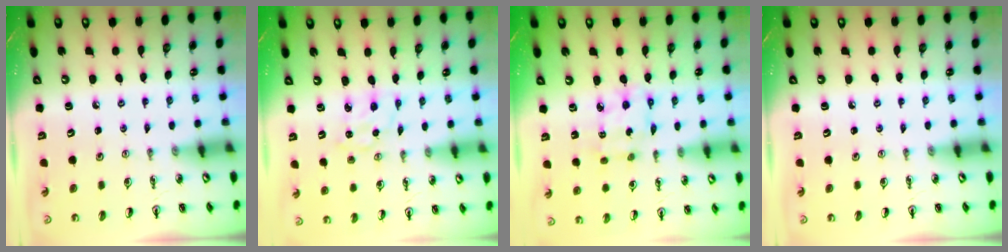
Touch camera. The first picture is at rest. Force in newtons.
{"total": 1.7, "press": 1.7, "slide": 0.3}
{"total": 5.9, "press": 5.9, "slide": 0.2}
{"total": 0.0}